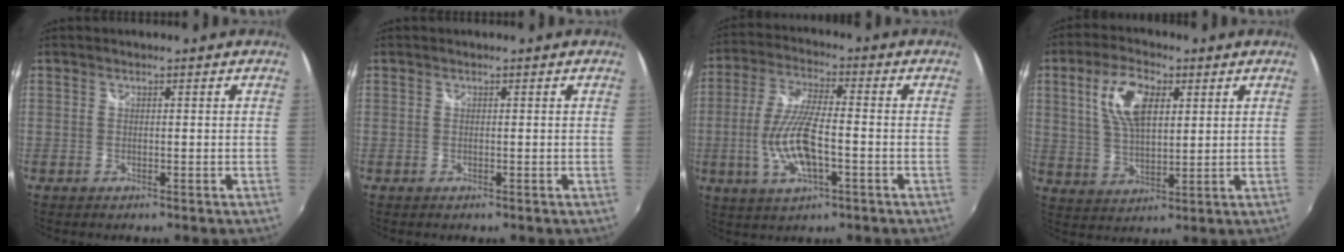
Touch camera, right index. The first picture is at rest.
{"total": 0.0}
{"total": 11.9, "force": [-2.9, 3.8, 10.8], "torque": [-0.223, -0.004, -0.055]}
{"total": 10.4, "force": [3.7, 5.0, 8.3], "torque": [-0.162, 0.013, 0.073]}